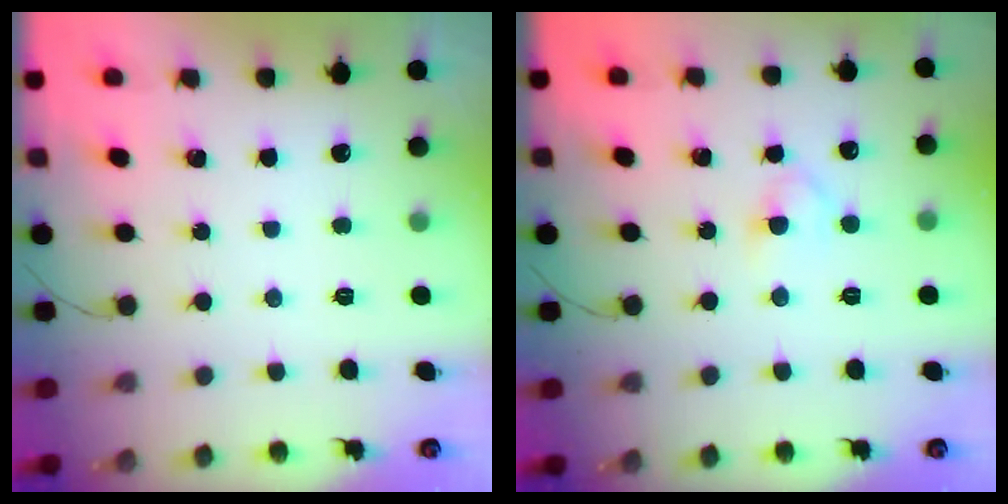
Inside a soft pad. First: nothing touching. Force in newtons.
{"total": 2.4, "press": 2.1, "slide": 1.1}